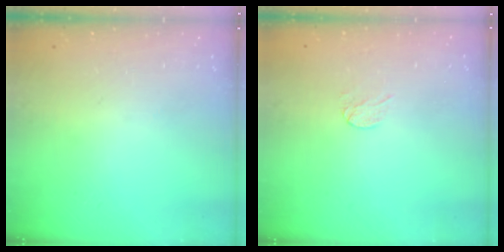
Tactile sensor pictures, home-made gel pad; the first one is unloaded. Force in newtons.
{"total": 3.1, "press": 3.1, "slide": 0.3}